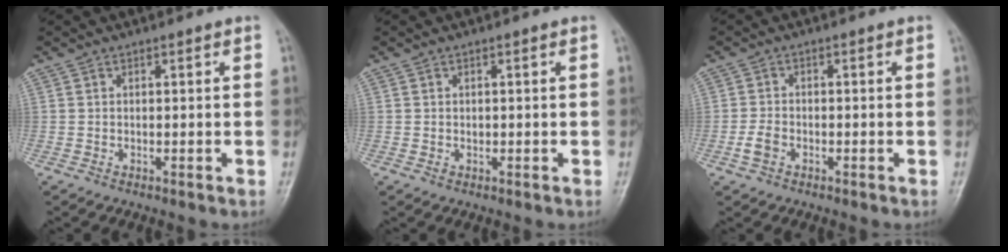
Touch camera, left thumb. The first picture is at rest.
{"total": 0.7, "force": [-0.1, 0.7, 0.3], "torque": [-0.006, 0.002, -0.001]}
{"total": 2.8, "force": [-1.4, 1.9, 1.5], "torque": [-0.034, 0.007, -0.029]}